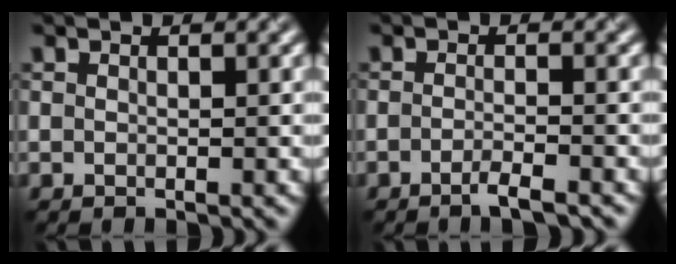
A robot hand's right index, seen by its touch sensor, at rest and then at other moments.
{"total": 1.9, "force": [-1.3, 0.5, 1.3], "torque": [-0.017, 0.003, -0.030]}